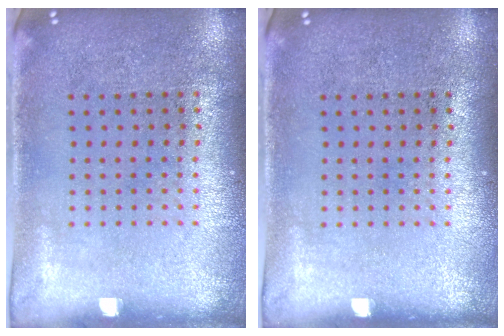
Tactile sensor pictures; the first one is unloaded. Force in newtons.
{"total": 0.0}